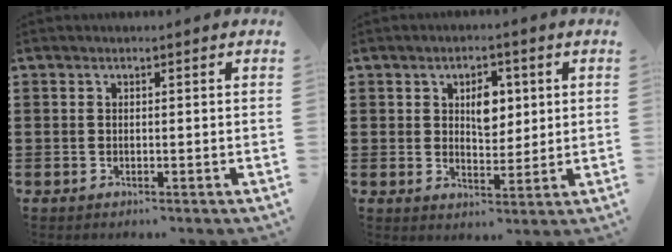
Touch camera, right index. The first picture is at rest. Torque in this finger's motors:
{"motor_torque": [1.08, 0.17, 0.52, 0.11]}